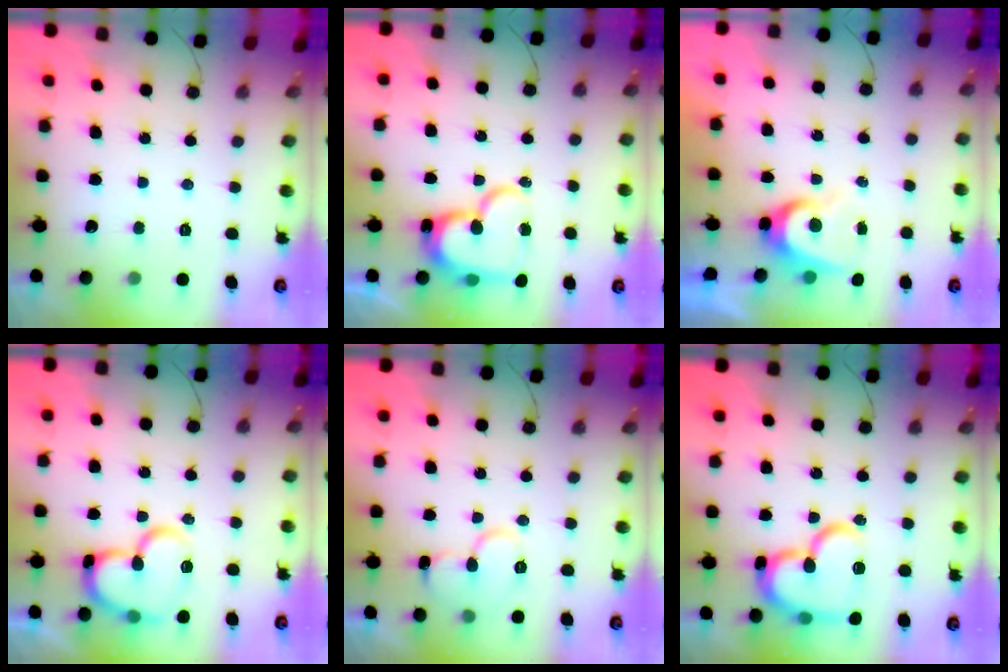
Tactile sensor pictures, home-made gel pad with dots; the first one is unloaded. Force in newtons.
{"total": 17.5, "press": 17.5, "slide": 1.2}
{"total": 6.7, "press": 6.7, "slide": 0.7}
{"total": 16.6, "press": 16.5, "slide": 1.9}
{"total": 11.3, "press": 11.3, "slide": 1.1}
{"total": 20.0, "press": 19.9, "slide": 2.1}